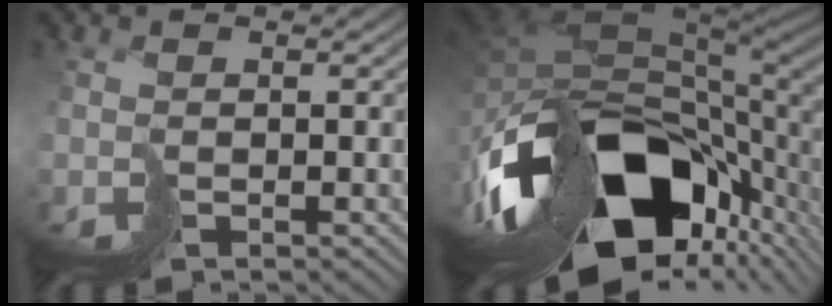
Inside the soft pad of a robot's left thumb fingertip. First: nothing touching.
{"total": 18.7, "force": [-6.1, 9.7, 14.7], "torque": [-0.292, -0.036, -0.090]}